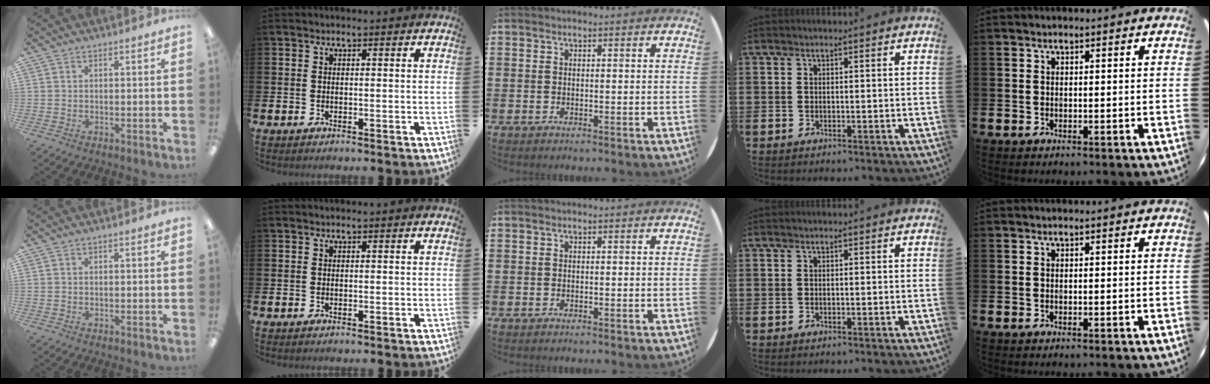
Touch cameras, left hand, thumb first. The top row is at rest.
{}